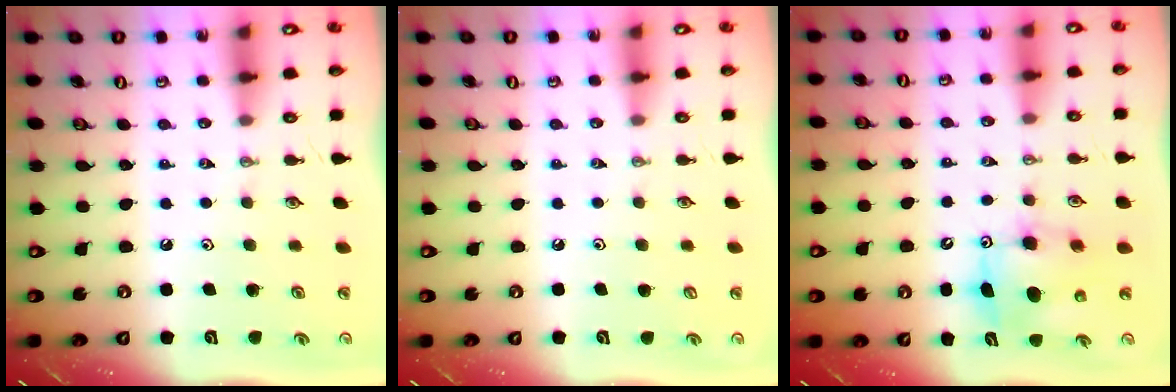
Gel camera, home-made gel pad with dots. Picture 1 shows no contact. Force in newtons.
{"total": 1.1, "press": 0.0, "slide": 1.1}
{"total": 7.9, "press": 7.7, "slide": 1.9}